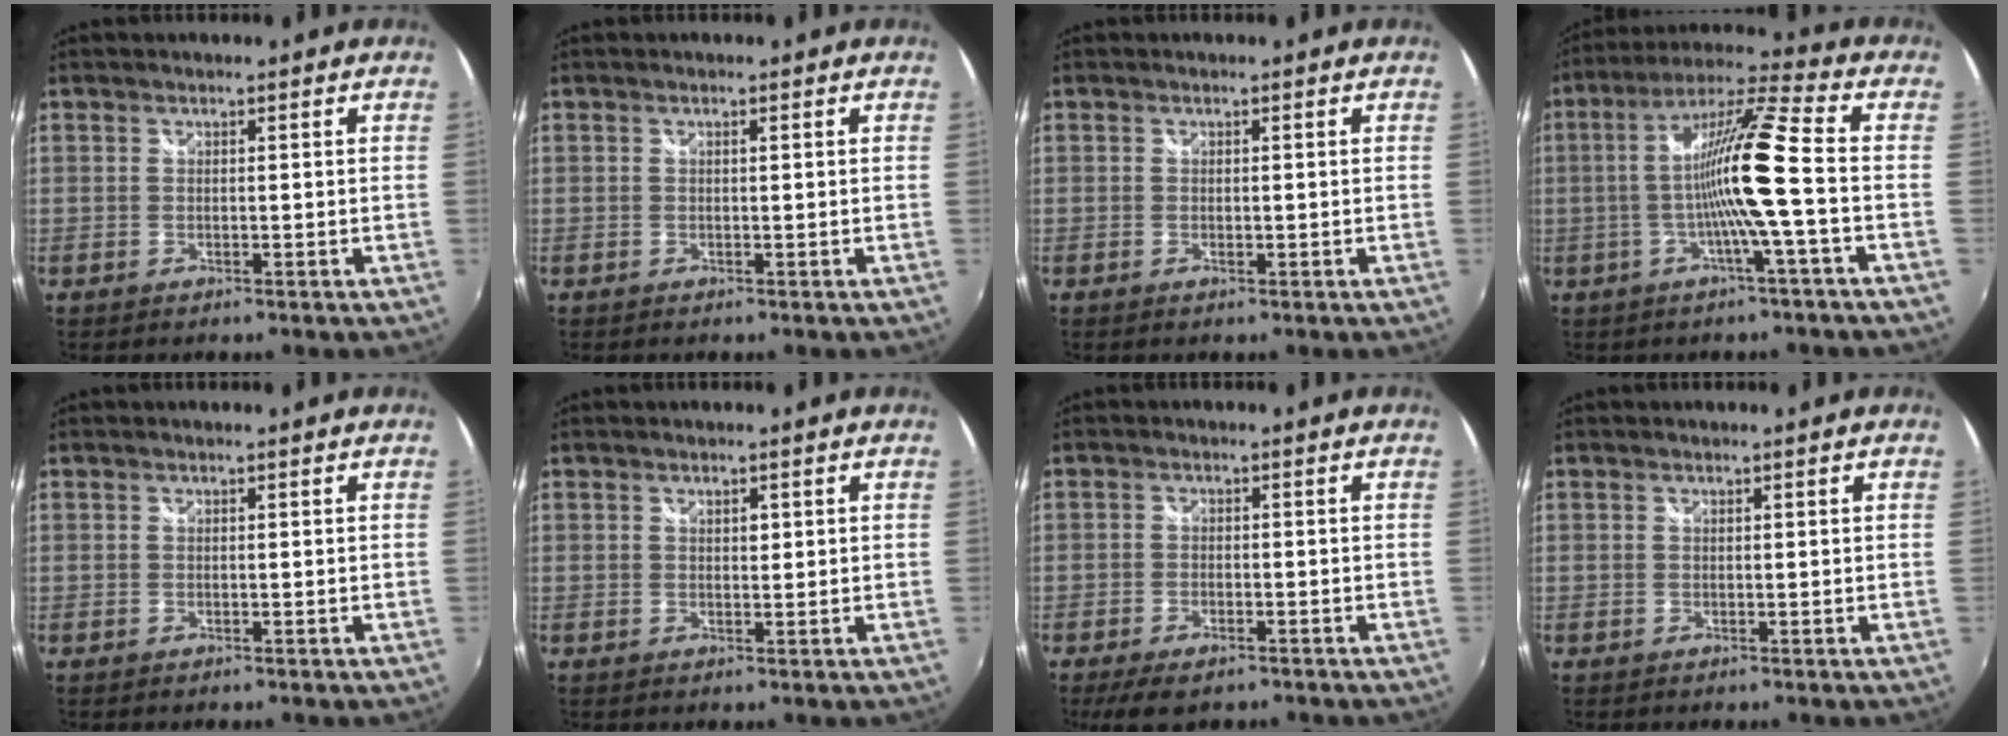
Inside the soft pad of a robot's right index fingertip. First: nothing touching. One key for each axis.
{"total": 0.6, "fx": 0.2, "fy": -0.1, "fz": 0.5, "tx": -0.010, "ty": 0.002, "tz": 0.003}
{"total": 0.6, "fx": 0.0, "fy": 0.2, "fz": 0.5, "tx": -0.008, "ty": 0.000, "tz": -0.001}
{"total": 13.1, "fx": -2.3, "fy": -1.1, "fz": 12.9, "tx": -0.231, "ty": 0.005, "tz": -0.043}
{"total": 0.0}
{"total": 1.2, "fx": 0.5, "fy": 0.7, "fz": 0.8, "tx": -0.010, "ty": 0.002, "tz": 0.009}
{"total": 6.5, "fx": -4.8, "fy": 2.6, "fz": 3.6, "tx": -0.089, "ty": -0.024, "tz": -0.080}
{"total": 0.0}